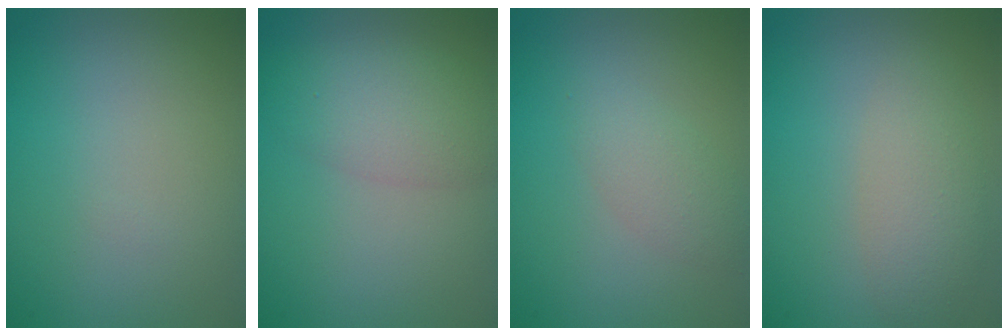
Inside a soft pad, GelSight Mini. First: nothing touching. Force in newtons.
{"total": 4.0, "press": 4.0, "slide": 0.2}
{"total": 2.0, "press": 2.0, "slide": 0.1}
{"total": 3.1, "press": 3.1, "slide": 0.1}